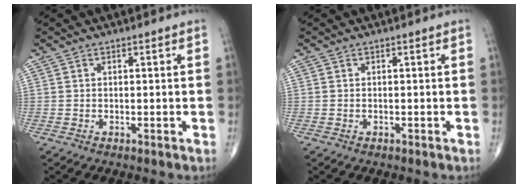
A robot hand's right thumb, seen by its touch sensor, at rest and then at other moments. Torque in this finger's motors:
{"motor_torque": [-0.29, -0.01, -0.08, 0.02, -0.01]}